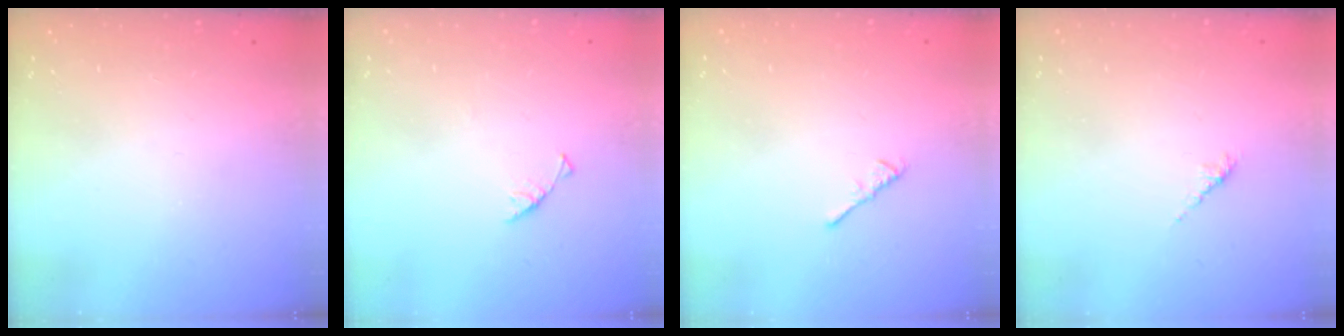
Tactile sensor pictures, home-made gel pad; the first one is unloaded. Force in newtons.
{"total": 3.0, "press": 3.0, "slide": 0.3}
{"total": 1.1, "press": 1.0, "slide": 0.4}
{"total": 2.6, "press": 2.4, "slide": 0.7}